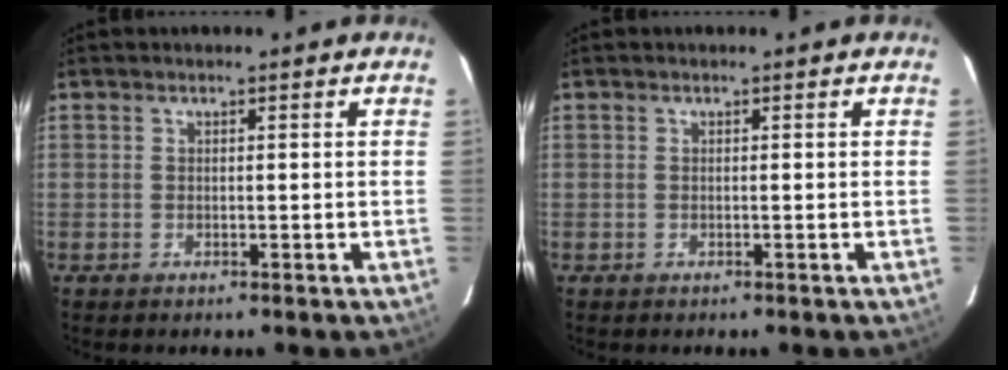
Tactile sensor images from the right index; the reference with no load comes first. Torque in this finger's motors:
{"motor_torque": [-0.05, 0.02, 0.04, 0.01]}